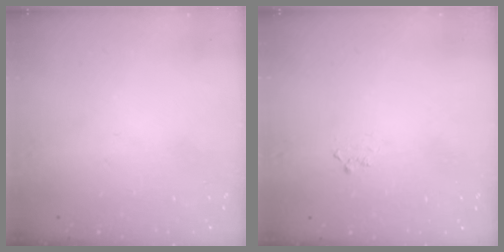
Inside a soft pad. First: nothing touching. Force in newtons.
{"total": 4.6, "press": 4.5, "slide": 0.5}